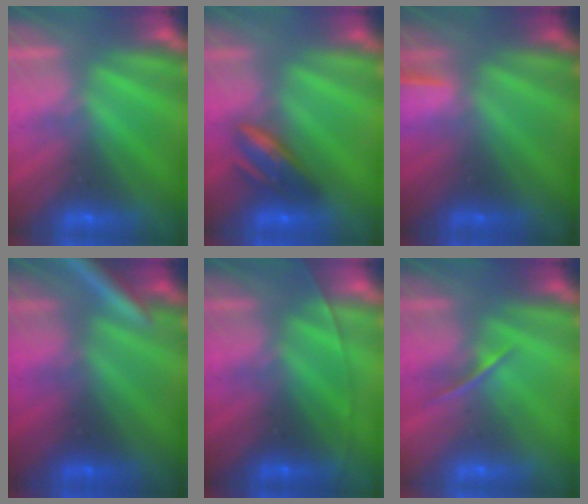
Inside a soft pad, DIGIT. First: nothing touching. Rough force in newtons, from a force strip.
{"total": 5.9}
{"total": 1.4}
{"total": 2.8}
{"total": 1.5}
{"total": 1.4}